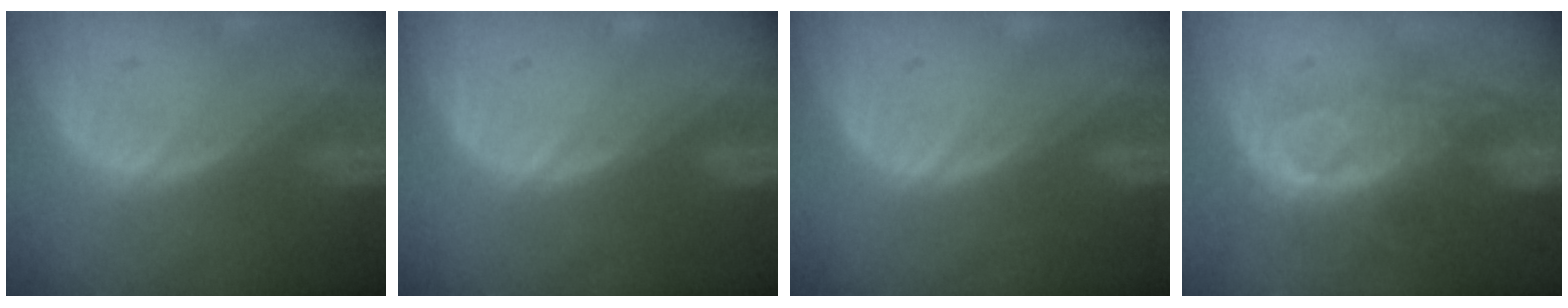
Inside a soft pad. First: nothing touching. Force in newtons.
{"total": 0.0}
{"total": 0.0}
{"total": 9.3, "press": 8.2, "slide": 4.4}